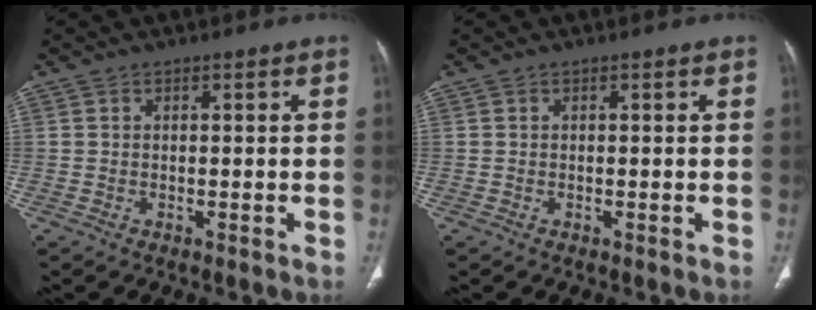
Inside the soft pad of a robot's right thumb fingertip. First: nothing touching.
{"total": 0.0}